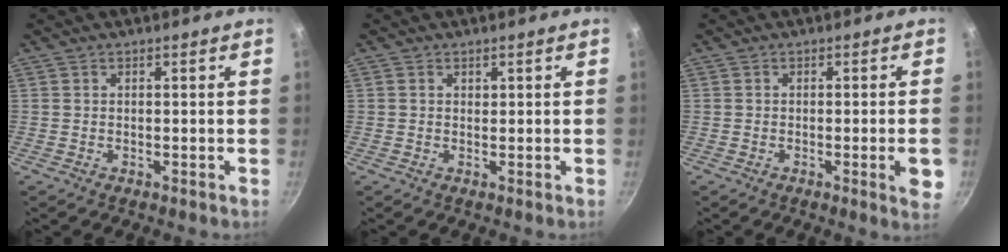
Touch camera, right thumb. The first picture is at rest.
{"total": 0.7, "force": [0.3, 0.5, 0.2], "torque": [-0.002, 0.001, 0.005]}
{"total": 4.8, "force": [-1.2, 0.6, 4.6], "torque": [-0.052, -0.001, -0.015]}